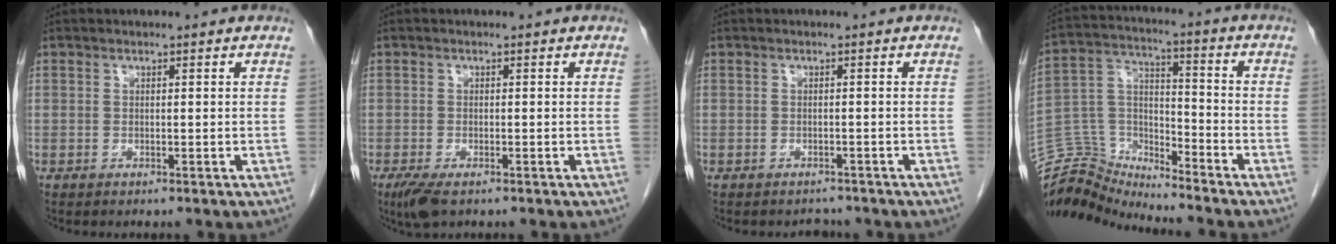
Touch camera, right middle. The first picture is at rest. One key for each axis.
{"total": 3.5, "fx": -2.3, "fy": 1.1, "fz": 2.5, "tx": -0.054, "ty": -0.010, "tz": -0.038}
{"total": 1.8, "fx": -1.6, "fy": 0.8, "fz": -0.1, "tx": -0.001, "ty": -0.002, "tz": -0.023}
{"total": 10.7, "fx": -10.7, "fy": 0.8, "fz": -0.9, "tx": 0.010, "ty": 0.062, "tz": -0.207}